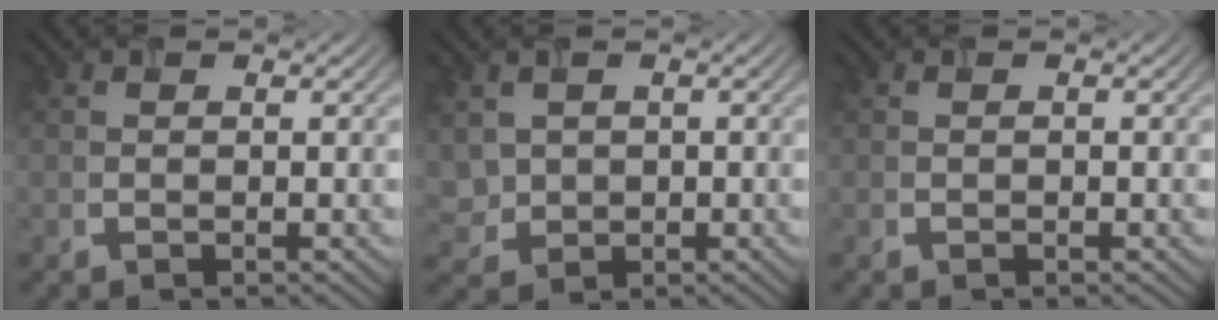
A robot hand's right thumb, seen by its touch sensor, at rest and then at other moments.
{"total": 2.9, "force": [0.7, 2.6, 1.0], "torque": [-0.037, -0.006, 0.017]}
{"total": 0.0}